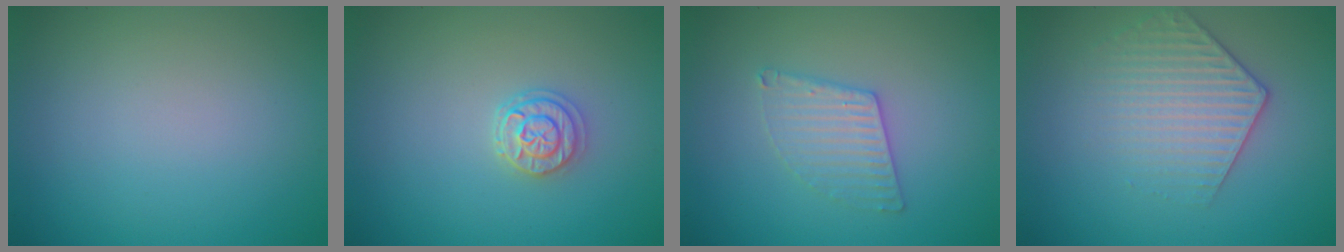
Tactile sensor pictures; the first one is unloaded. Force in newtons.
{"total": 2.2, "press": 2.0, "slide": 0.8}
{"total": 2.8, "press": 2.8, "slide": 0.3}
{"total": 3.2, "press": 3.0, "slide": 0.9}